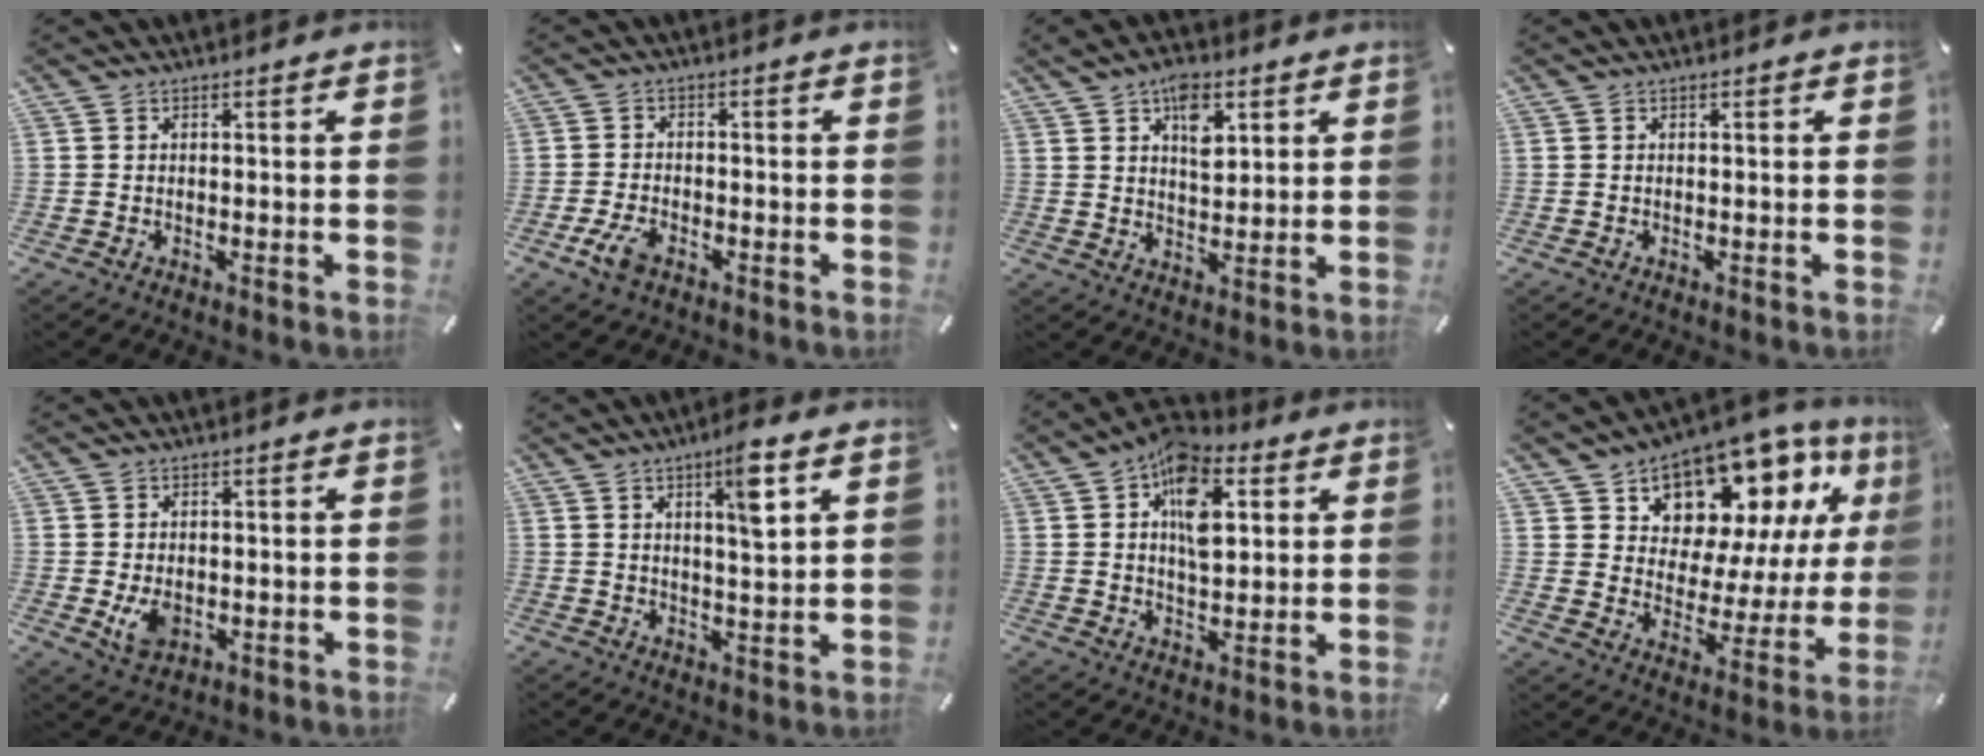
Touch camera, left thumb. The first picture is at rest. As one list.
[{"total": 4.9, "force": [-2.6, 2.5, 3.3], "torque": [-0.085, 0.002, -0.053]}, {"total": 8.2, "force": [3.9, 4.6, 5.5], "torque": [-0.078, -0.010, 0.065]}, {"total": 0.0}, {"total": 4.8, "force": [-0.6, 3.5, 3.3], "torque": [-0.061, -0.007, -0.013]}, {"total": 7.7, "force": [3.6, 1.5, 6.6], "torque": [-0.097, -0.017, 0.051]}, {"total": 12.7, "force": [3.9, 7.9, 9.1], "torque": [-0.132, -0.003, 0.069]}, {"total": 13.6, "force": [10.5, 7.7, 4.0], "torque": [-0.070, -0.101, 0.185]}]